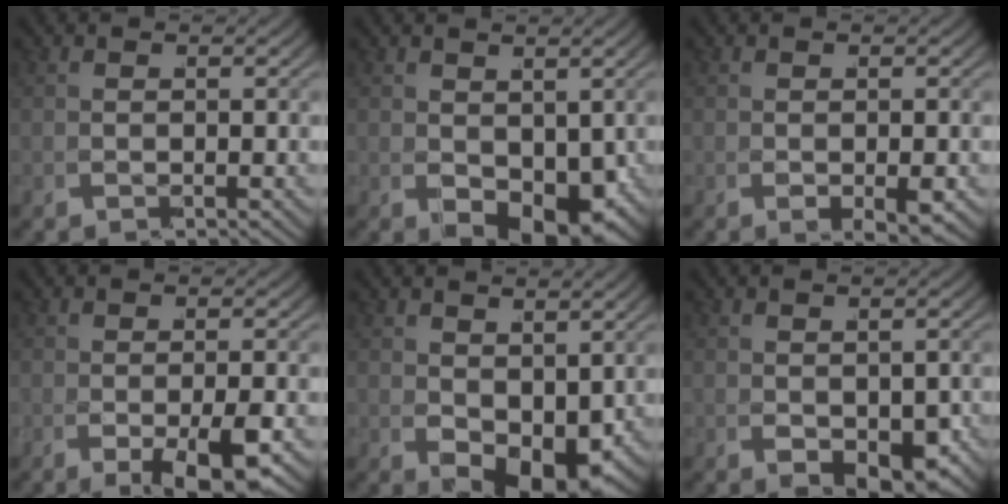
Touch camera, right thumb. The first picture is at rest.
{"total": 5.1, "force": [-0.9, 3.1, 4.0], "torque": [-0.079, -0.025, 0.000]}
{"total": 1.4, "force": [-0.4, -0.1, 1.3], "torque": [-0.019, -0.001, -0.004]}
{"total": 3.9, "force": [-1.8, 0.2, 3.4], "torque": [-0.063, -0.008, -0.024]}
{"total": 5.0, "force": [-0.6, 2.8, 4.1], "torque": [-0.079, -0.023, 0.004]}
{"total": 3.2, "force": [-1.0, 1.5, 2.6], "torque": [-0.045, -0.016, -0.005]}